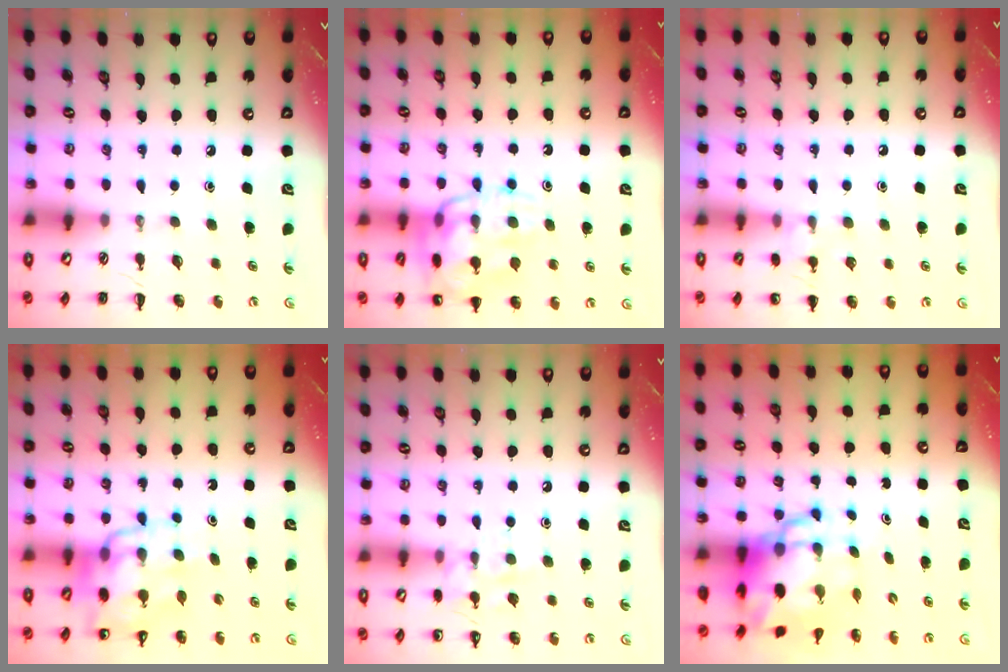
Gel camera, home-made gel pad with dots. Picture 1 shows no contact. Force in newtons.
{"total": 16.0, "press": 15.9, "slide": 1.8}
{"total": 6.9, "press": 6.5, "slide": 2.2}
{"total": 13.9, "press": 13.4, "slide": 3.8}
{"total": 8.7, "press": 8.6, "slide": 1.4}
{"total": 9.2, "press": 8.9, "slide": 2.3}